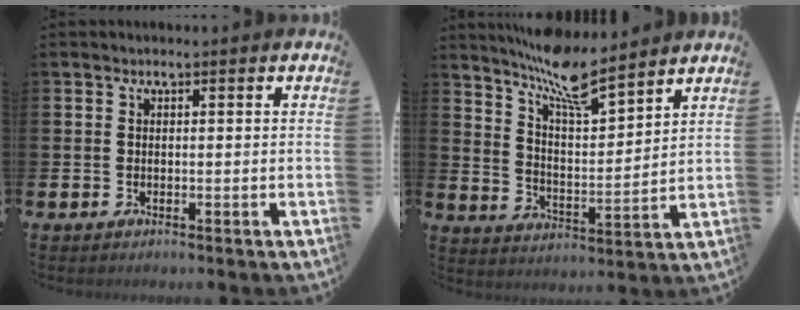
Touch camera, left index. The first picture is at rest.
{"total": 9.4, "force": [8.5, 1.3, 3.8], "torque": [-0.100, -0.052, 0.152]}